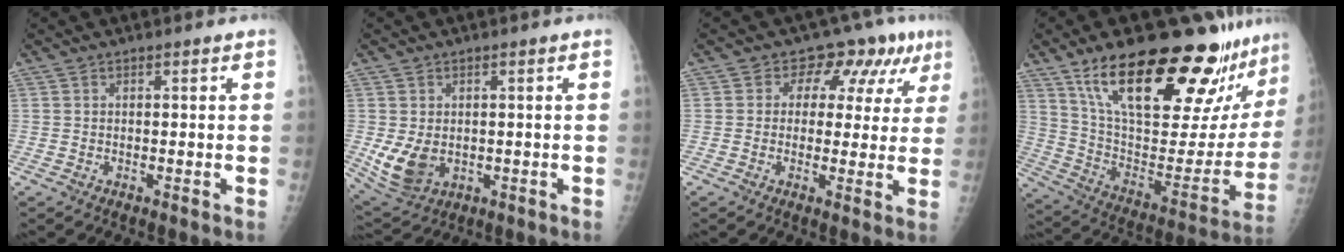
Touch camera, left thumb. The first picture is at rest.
{"total": 7.6, "force": [-0.8, 5.6, 5.1], "torque": [-0.092, -0.009, 0.005]}
{"total": 10.1, "force": [4.5, 6.9, 5.7], "torque": [-0.018, -0.002, 0.046]}
{"total": 32.9, "force": [22.4, 10.5, 21.8], "torque": [-0.295, -0.074, 0.348]}